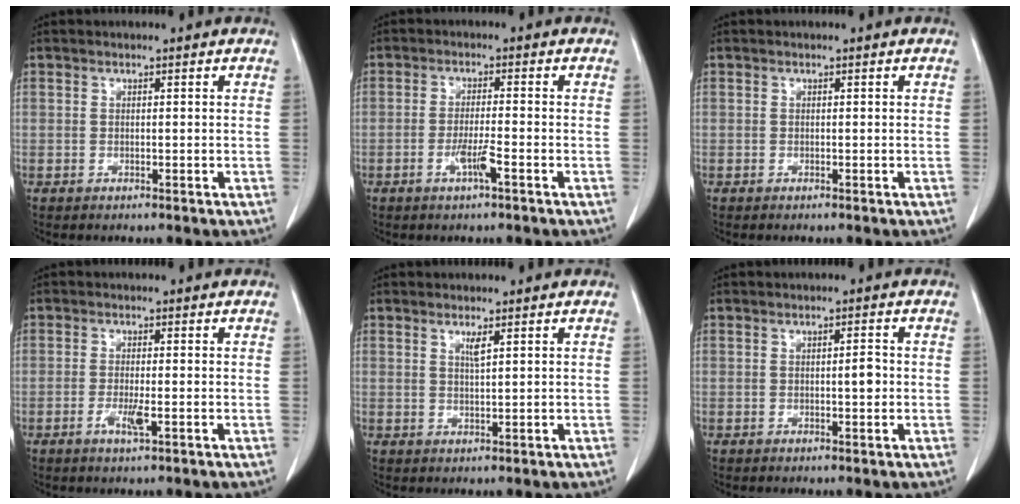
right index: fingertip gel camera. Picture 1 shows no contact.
{"total": 3.5, "force": [-1.6, -0.2, 3.1], "torque": [-0.063, -0.006, -0.032]}
{"total": 0.0}
{"total": 2.8, "force": [-1.0, 0.1, 2.5], "torque": [-0.051, -0.005, -0.018]}
{"total": 1.6, "force": [0.9, 0.0, 1.3], "torque": [-0.027, -0.004, 0.017]}
{"total": 1.9, "force": [-0.2, 0.4, 1.9], "torque": [-0.028, 0.003, -0.003]}